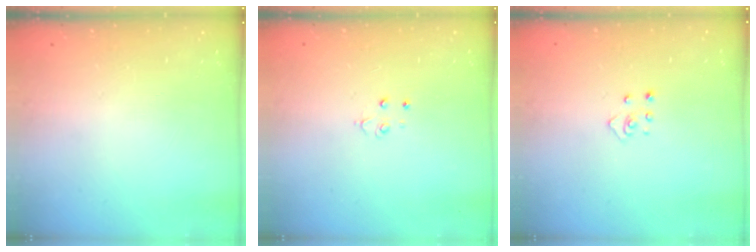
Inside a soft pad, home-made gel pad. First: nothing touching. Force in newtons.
{"total": 2.8, "press": 2.8, "slide": 0.3}
{"total": 2.8, "press": 2.8, "slide": 0.3}